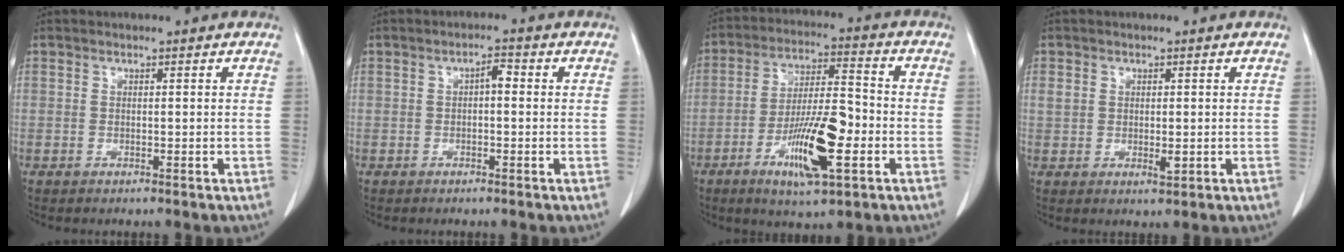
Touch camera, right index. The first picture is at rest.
{"total": 2.1, "force": [0.1, 0.8, 1.9], "torque": [-0.029, 0.008, 0.000]}
{"total": 12.8, "force": [-4.6, 2.6, 11.7], "torque": [-0.216, -0.007, -0.077]}
{"total": 3.0, "force": [0.1, 1.8, 2.4], "torque": [-0.041, -0.001, 0.008]}